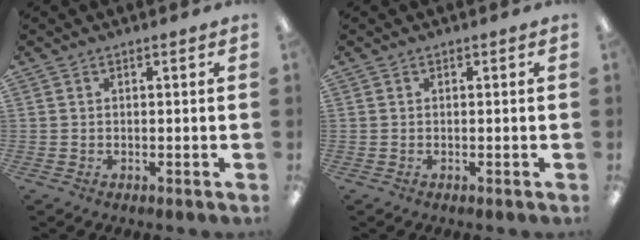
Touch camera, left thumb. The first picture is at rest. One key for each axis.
{"total": 0.0}